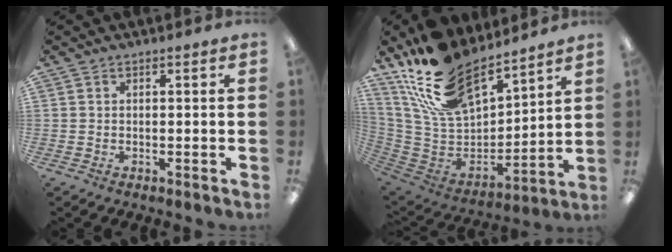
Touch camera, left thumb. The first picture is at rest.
{"total": 21.8, "force": [16.7, 9.8, 10.0], "torque": [-0.215, -0.101, 0.306]}